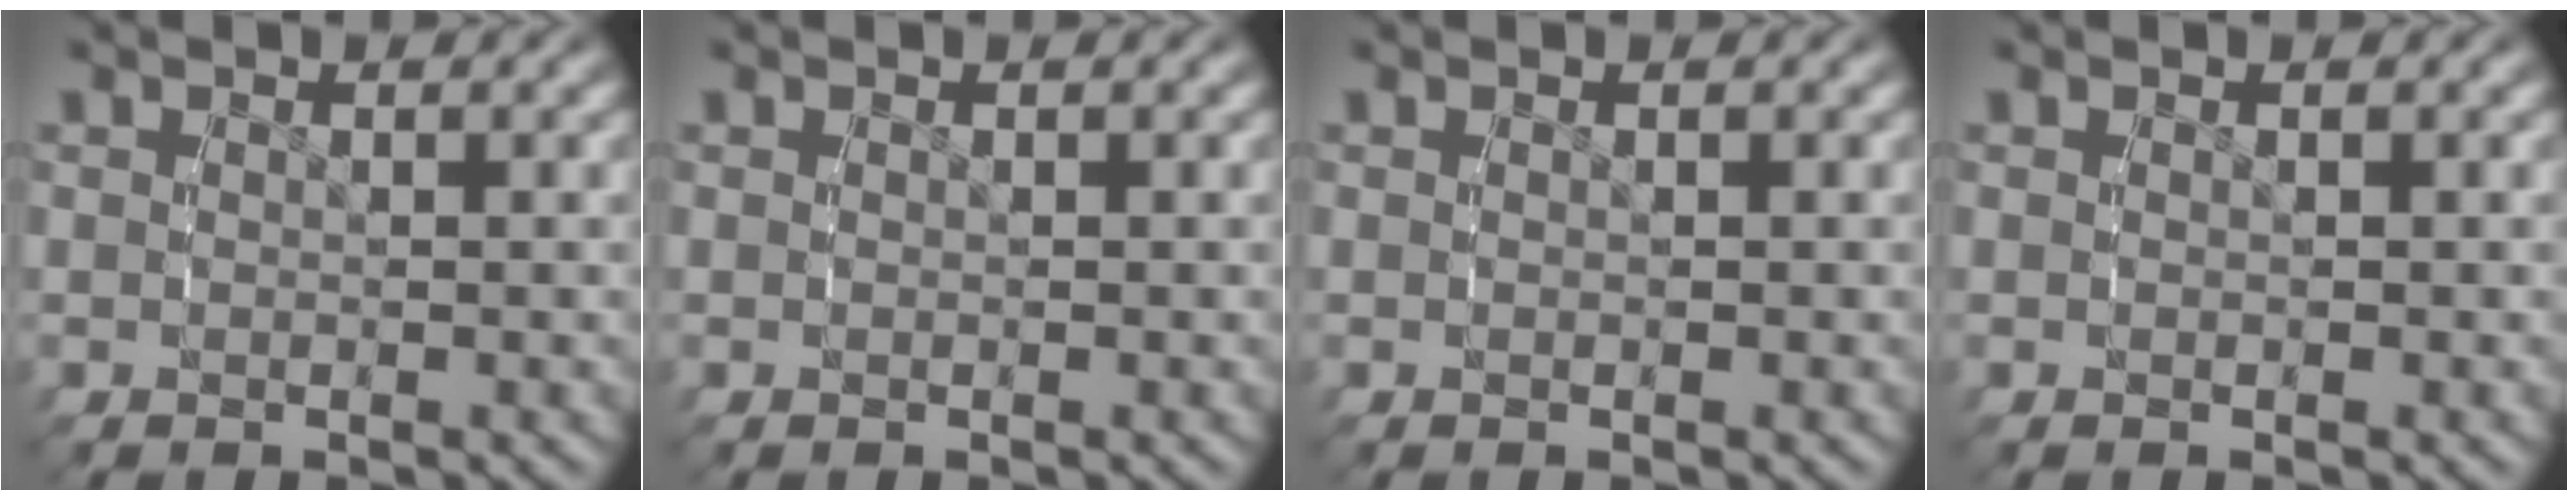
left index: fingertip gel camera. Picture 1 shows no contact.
{"total": 0.0}
{"total": 0.0}
{"total": 0.0}